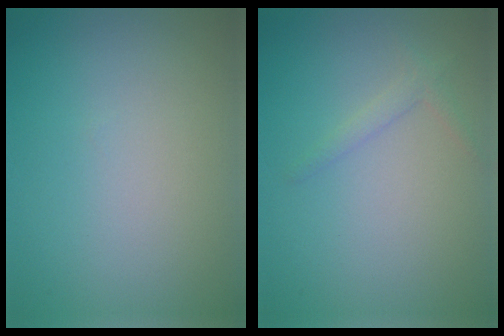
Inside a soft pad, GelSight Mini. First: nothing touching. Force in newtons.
{"total": 1.1, "press": 1.1, "slide": 0.1}